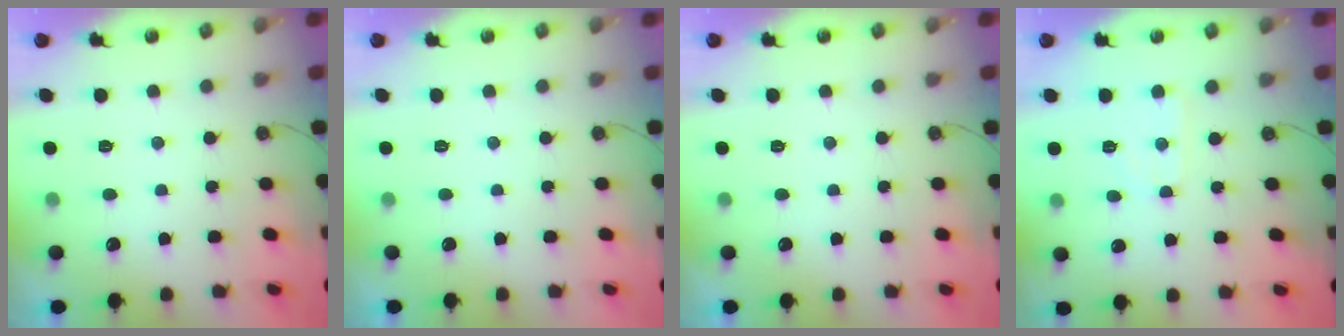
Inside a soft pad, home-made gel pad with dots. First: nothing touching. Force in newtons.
{"total": 0.0}
{"total": 0.0}
{"total": 6.6, "press": 6.6, "slide": 0.7}